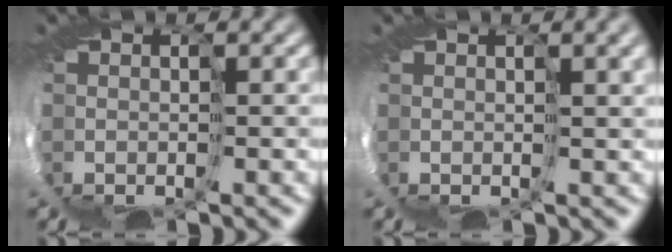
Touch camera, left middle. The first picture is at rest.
{"total": 4.5, "force": [2.0, 1.6, 3.7], "torque": [-0.068, 0.012, 0.027]}